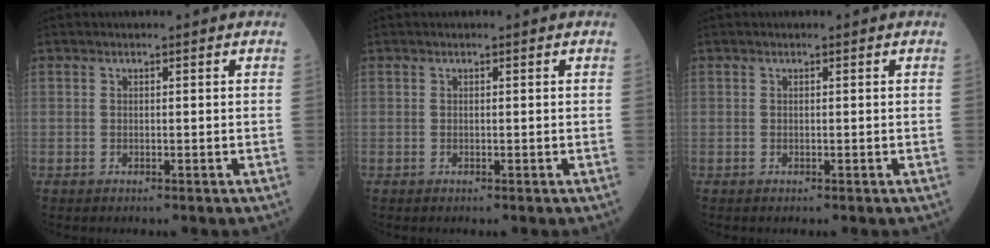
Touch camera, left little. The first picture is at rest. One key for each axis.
{"total": 0.0}
{"total": 0.0}